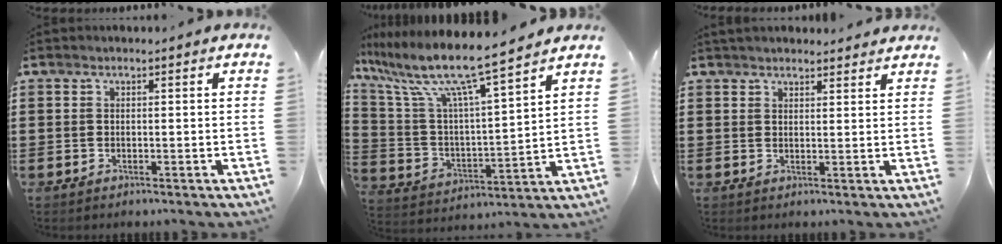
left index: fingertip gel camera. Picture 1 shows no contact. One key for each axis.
{"total": 10.7, "fx": 8.7, "fy": 0.4, "fz": 6.3, "tx": -0.156, "ty": -0.058, "tz": 0.141}
{"total": 2.3, "fx": 2.2, "fy": 0.3, "fz": 0.2, "tx": -0.009, "ty": -0.001, "tz": 0.044}